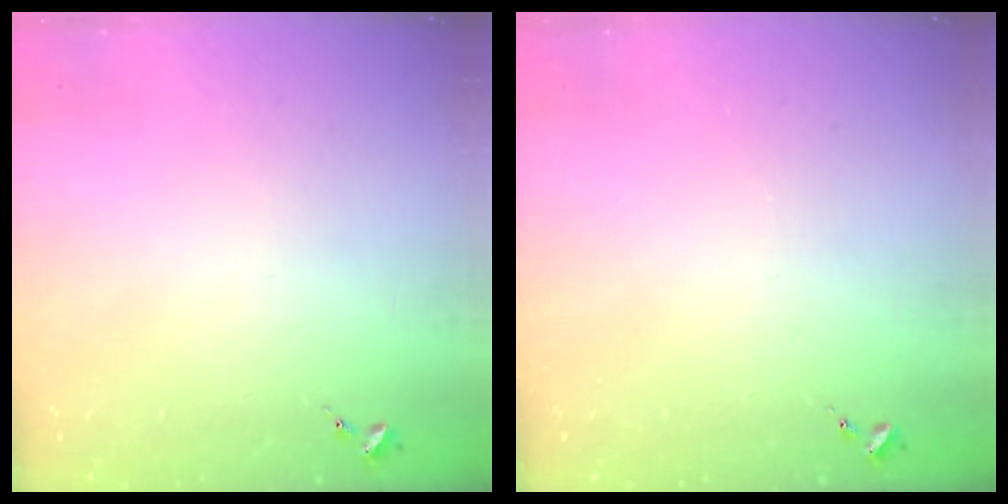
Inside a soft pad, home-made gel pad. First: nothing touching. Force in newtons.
{"total": 0.0}